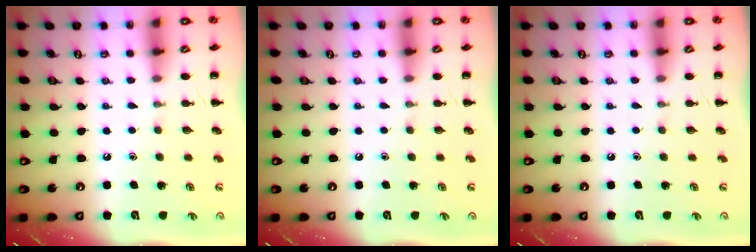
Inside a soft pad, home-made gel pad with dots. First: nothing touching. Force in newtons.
{"total": 0.0}
{"total": 0.0}